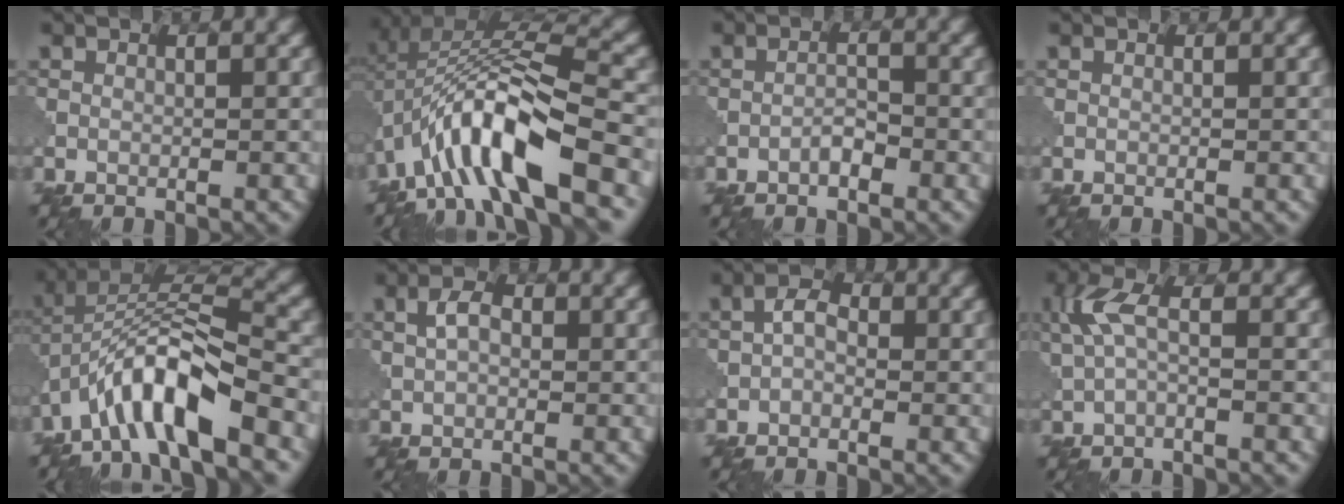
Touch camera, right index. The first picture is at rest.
{"total": 12.2, "force": [-4.8, 3.8, 10.5], "torque": [-0.196, 0.017, -0.087]}
{"total": 1.5, "force": [-0.9, 0.5, 1.1], "torque": [-0.021, 0.005, -0.020]}
{"total": 0.0}
{"total": 9.1, "force": [-5.0, 2.4, 7.2], "torque": [-0.125, 0.017, -0.098]}
{"total": 2.7, "force": [0.7, 1.7, 1.9], "torque": [-0.039, 0.007, 0.010]}
{"total": 2.1, "force": [-0.2, 1.3, 1.6], "torque": [-0.030, 0.009, -0.012]}
{"total": 3.0, "force": [0.4, 0.9, 2.8], "torque": [-0.066, 0.006, 0.003]}